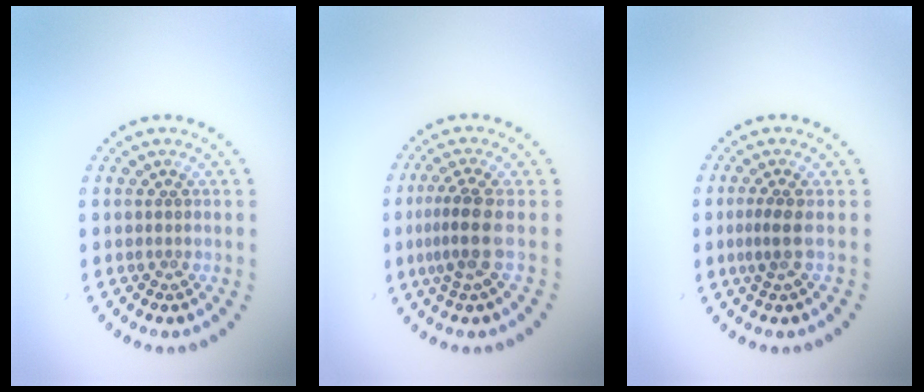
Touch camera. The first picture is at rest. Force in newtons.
{"total": 2.8, "press": 2.0, "slide": 1.9}
{"total": 1.8, "press": 1.3, "slide": 1.3}